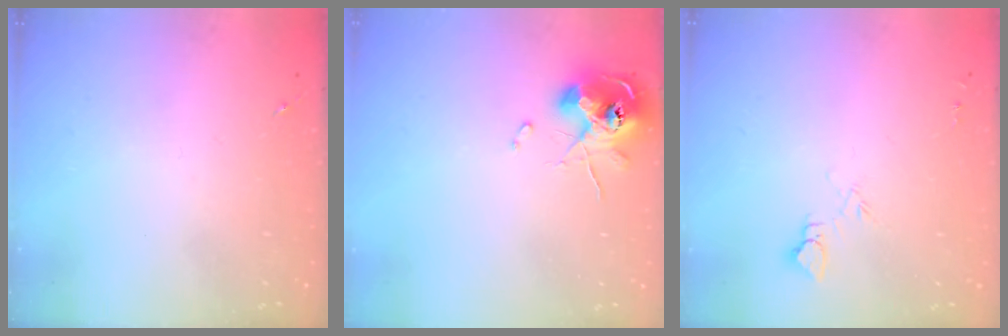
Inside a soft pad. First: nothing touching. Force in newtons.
{"total": 10.2, "press": 10.1, "slide": 1.4}
{"total": 3.7, "press": 3.7, "slide": 0.4}